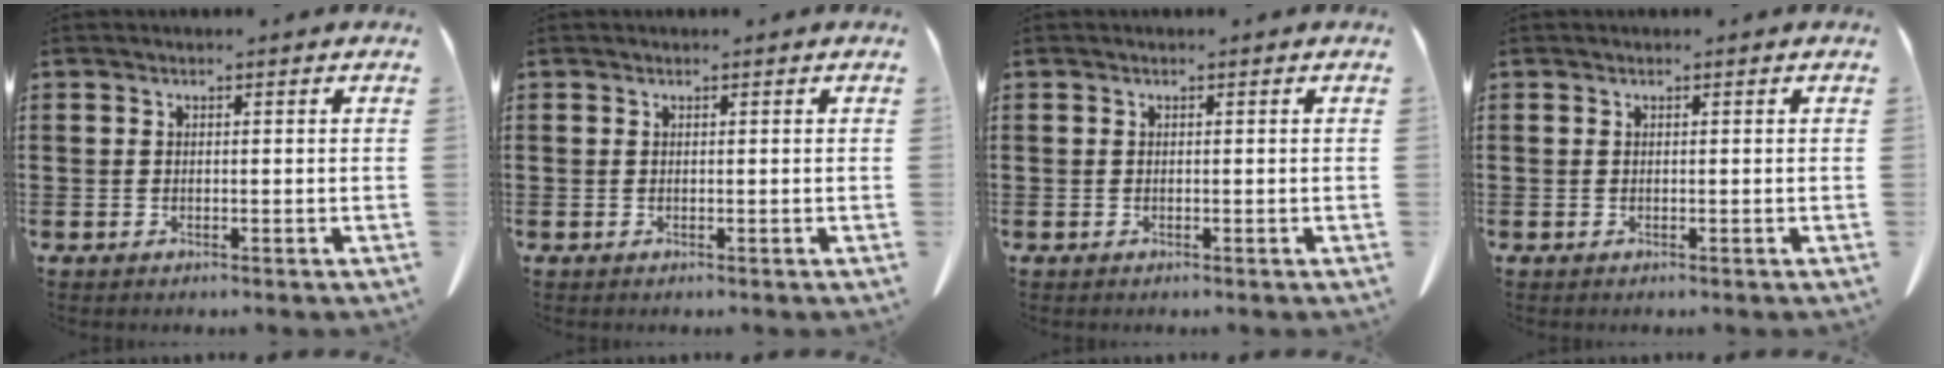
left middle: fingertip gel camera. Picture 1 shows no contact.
{"total": 0.0}
{"total": 0.0}
{"total": 0.0}